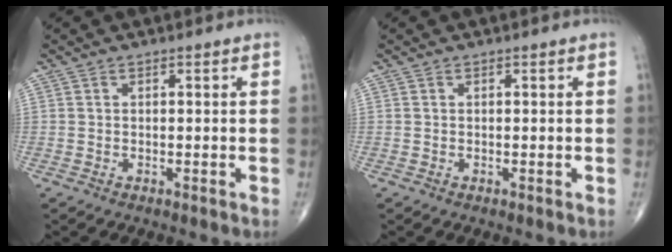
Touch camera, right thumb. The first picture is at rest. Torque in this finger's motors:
{"motor_torque": [0.00, 0.00, 0.02, 0.02, 0.00]}